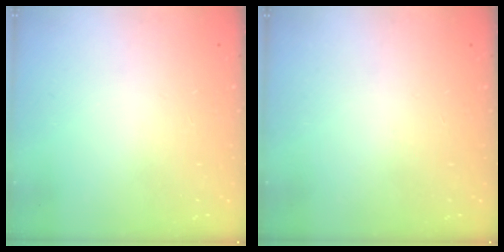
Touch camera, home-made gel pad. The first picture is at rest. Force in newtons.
{"total": 0.0}